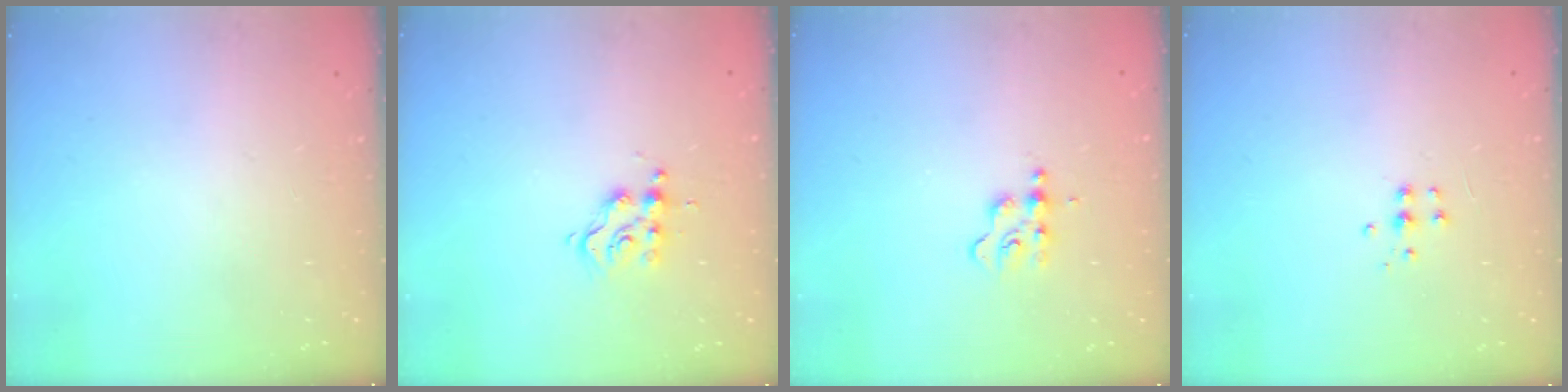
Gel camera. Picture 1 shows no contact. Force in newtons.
{"total": 5.7, "press": 5.7, "slide": 0.1}
{"total": 2.8, "press": 2.8, "slide": 0.3}
{"total": 4.0, "press": 3.9, "slide": 0.5}